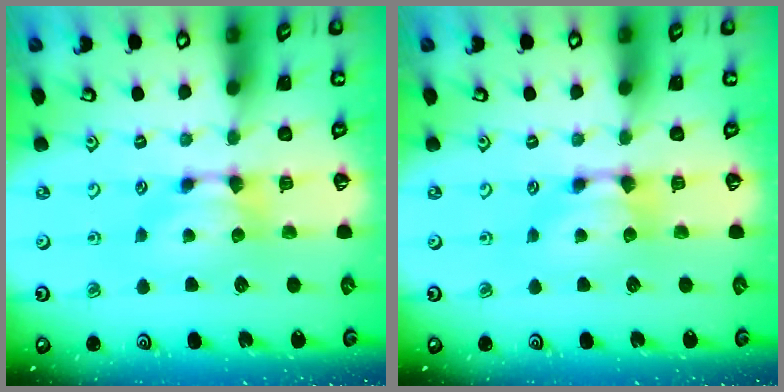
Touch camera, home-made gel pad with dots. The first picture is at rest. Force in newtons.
{"total": 0.6, "press": 0.1, "slide": 0.6}